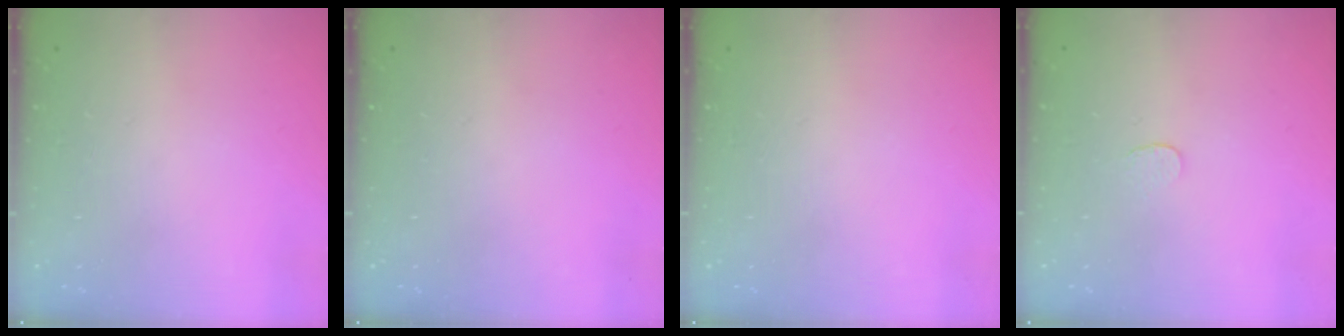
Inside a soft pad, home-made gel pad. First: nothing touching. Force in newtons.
{"total": 0.0}
{"total": 0.0}
{"total": 3.0, "press": 3.0, "slide": 0.2}